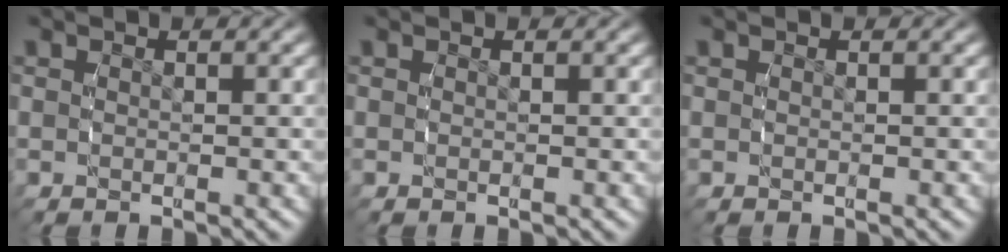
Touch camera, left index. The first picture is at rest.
{"total": 0.0}
{"total": 0.0}